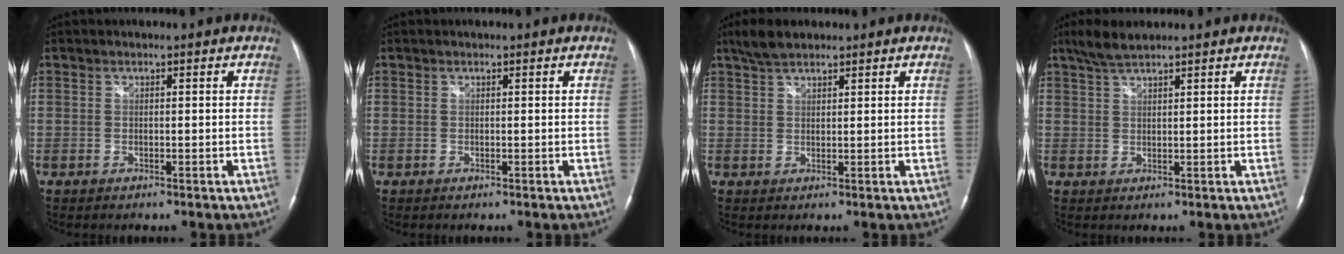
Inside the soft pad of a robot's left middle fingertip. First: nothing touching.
{"total": 0.0}
{"total": 3.9, "force": [3.2, 1.2, 1.9], "torque": [-0.049, 0.010, 0.063]}
{"total": 3.7, "force": [3.1, 0.4, 2.0], "torque": [-0.049, 0.008, 0.065]}